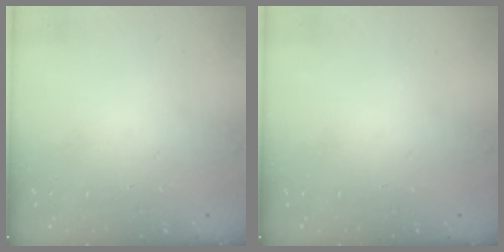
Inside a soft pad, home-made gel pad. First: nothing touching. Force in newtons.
{"total": 0.0}